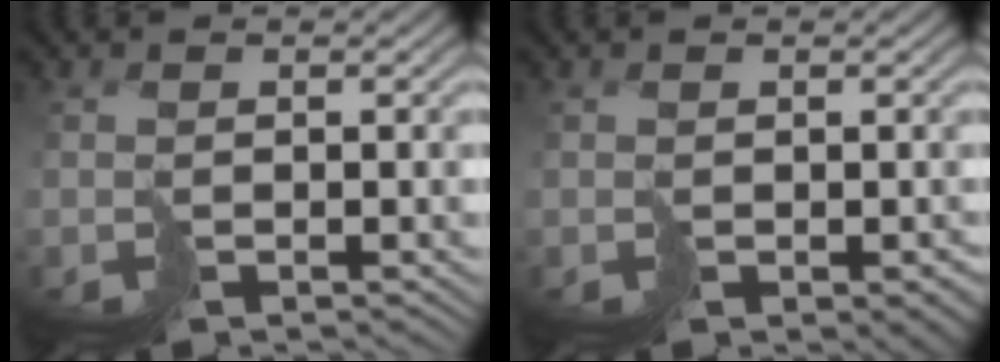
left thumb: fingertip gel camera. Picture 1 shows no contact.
{"total": 2.0, "force": [-0.4, 1.4, 1.3], "torque": [-0.021, -0.006, 0.000]}